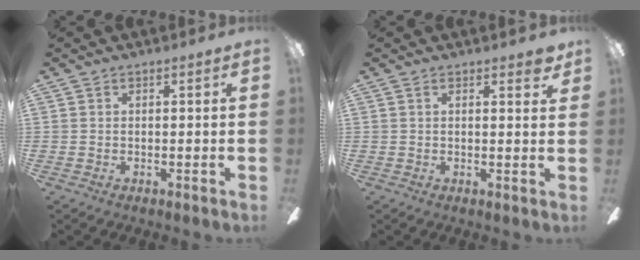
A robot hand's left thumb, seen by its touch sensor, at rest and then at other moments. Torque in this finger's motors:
{"motor_torque": [0.00, 0.01, -0.14, 0.04, -0.01]}